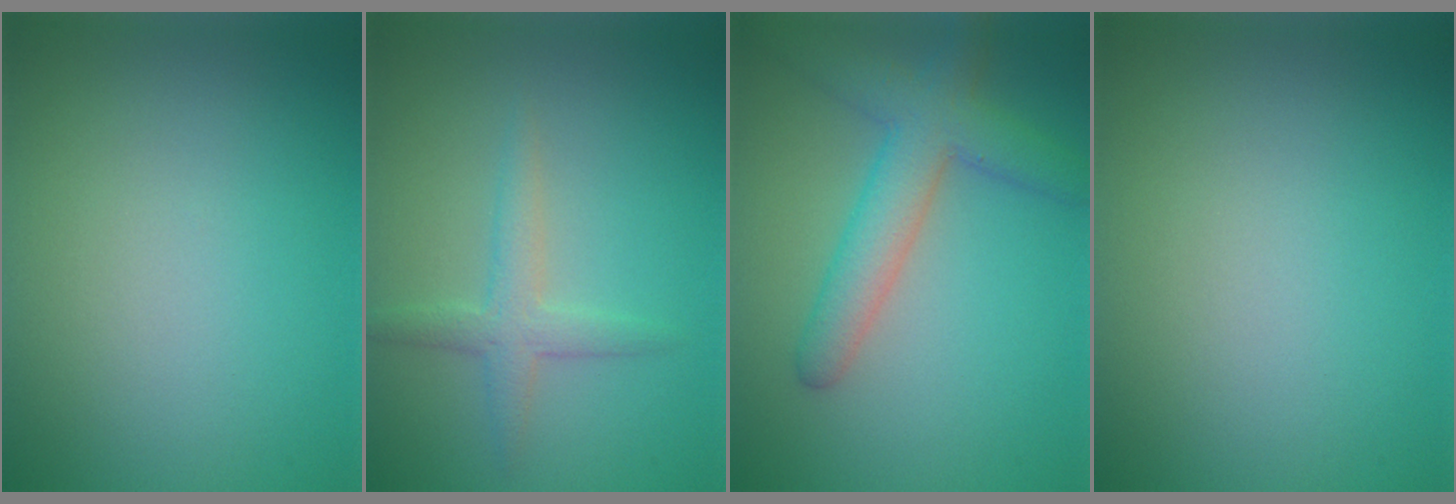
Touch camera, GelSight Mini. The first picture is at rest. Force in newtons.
{"total": 2.4, "press": 2.4, "slide": 0.0}
{"total": 5.1, "press": 5.1, "slide": 0.2}
{"total": 0.0}